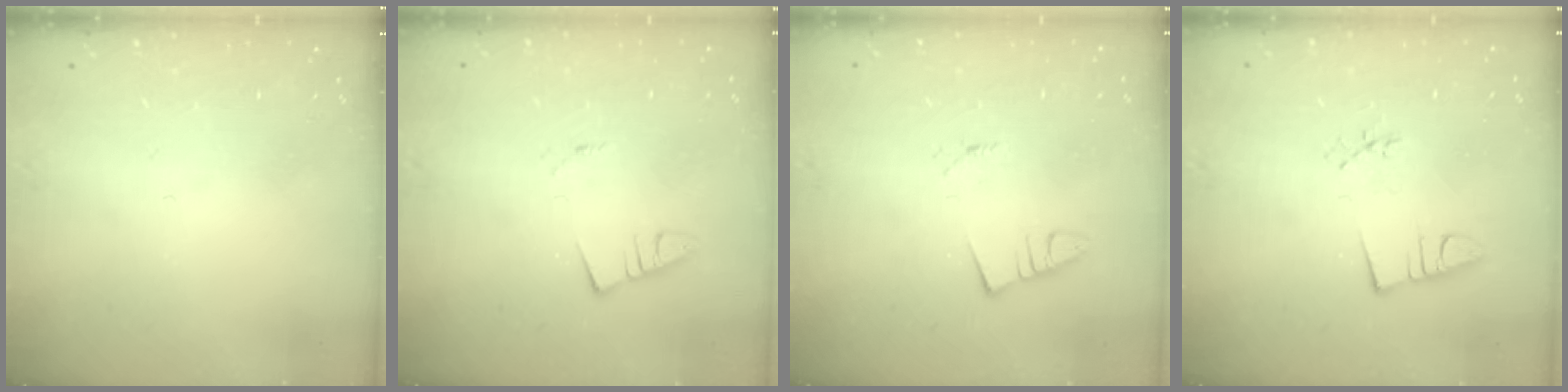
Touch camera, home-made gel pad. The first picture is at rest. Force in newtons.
{"total": 1.3, "press": 1.3, "slide": 0.1}
{"total": 1.2, "press": 1.2, "slide": 0.1}
{"total": 2.6, "press": 0.8, "slide": 2.4}